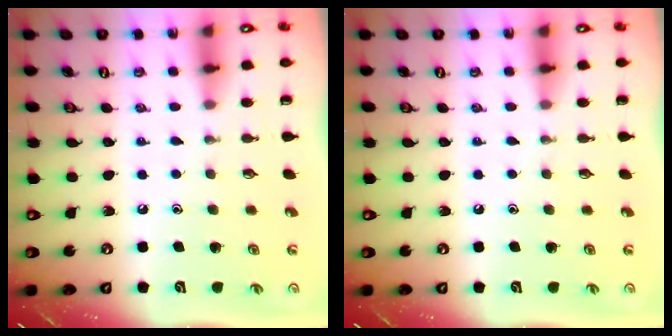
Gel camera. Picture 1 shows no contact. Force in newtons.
{"total": 0.0}